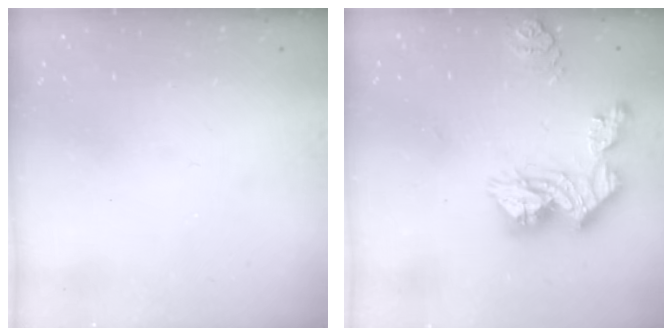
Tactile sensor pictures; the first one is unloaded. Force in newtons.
{"total": 14.2, "press": 14.1, "slide": 1.4}